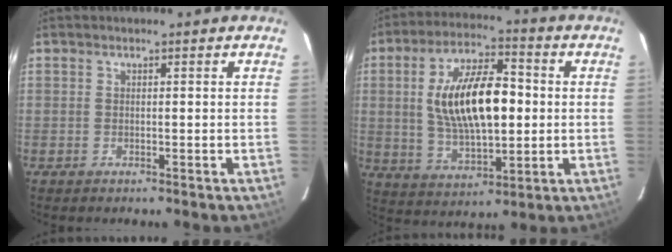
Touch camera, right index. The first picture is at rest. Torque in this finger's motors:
{"motor_torque": [1.13, 0.38, 1.05, 0.21]}